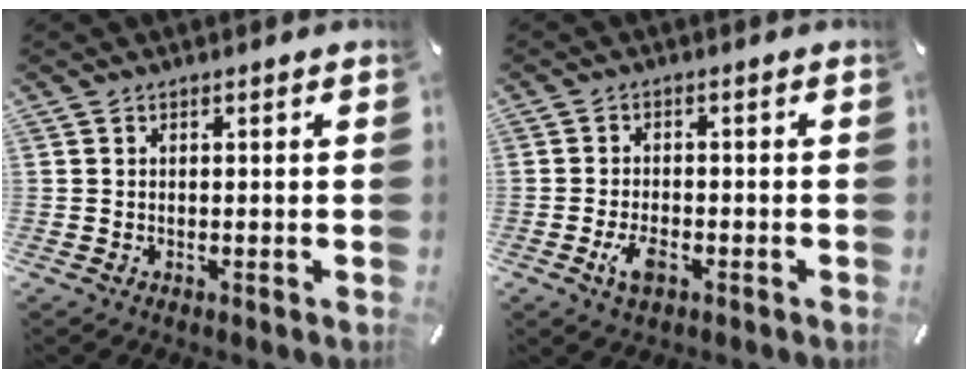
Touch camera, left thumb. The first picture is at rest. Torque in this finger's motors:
{"motor_torque": [0.06, 0.12, 0.06, -0.03, 0.04]}